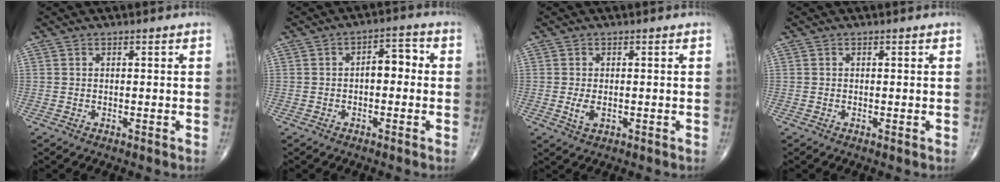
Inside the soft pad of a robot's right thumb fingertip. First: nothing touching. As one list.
[{"total": 5.0, "force": [-0.3, 2.9, 4.1], "torque": [-0.042, 0.023, -0.014]}, {"total": 2.6, "force": [-0.4, 1.4, 2.2], "torque": [-0.046, -0.006, -0.007]}, {"total": 0.0}]